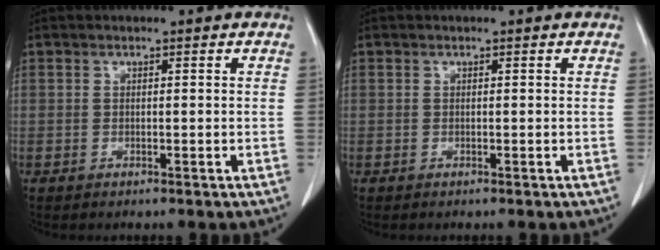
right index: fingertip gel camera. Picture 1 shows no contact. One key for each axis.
{"total": 0.0}